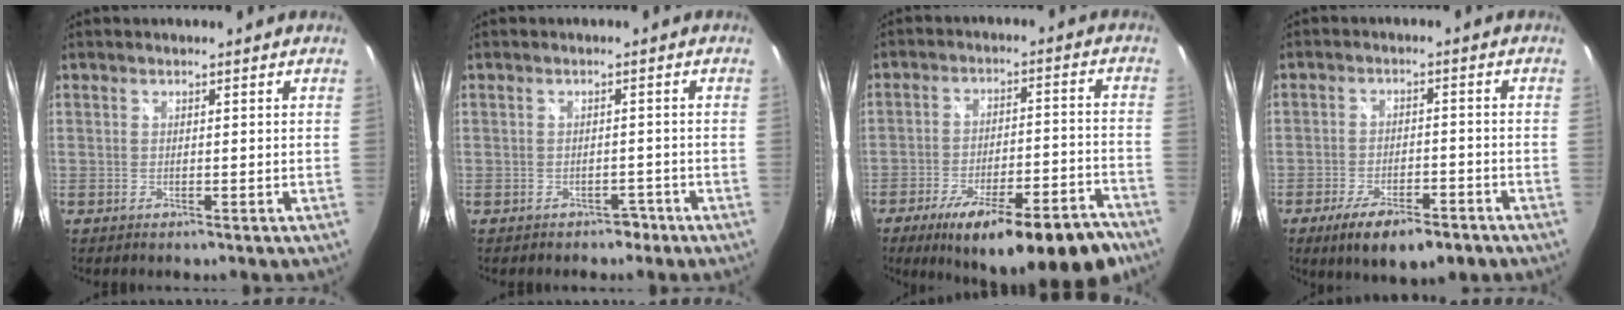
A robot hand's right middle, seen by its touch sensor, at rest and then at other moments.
{"total": 3.0, "force": [-2.1, 1.9, 0.7], "torque": [-0.014, 0.002, -0.023]}
{"total": 20.7, "force": [-14.9, 5.1, 13.5], "torque": [-0.204, -0.027, -0.205]}
{"total": 10.5, "force": [-7.1, 3.6, 6.8], "torque": [-0.137, -0.021, -0.109]}